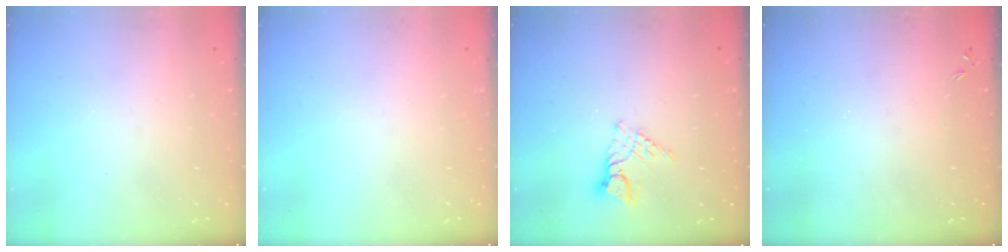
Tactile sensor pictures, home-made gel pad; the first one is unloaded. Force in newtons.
{"total": 0.0}
{"total": 6.9, "press": 6.9, "slide": 0.5}
{"total": 0.0}